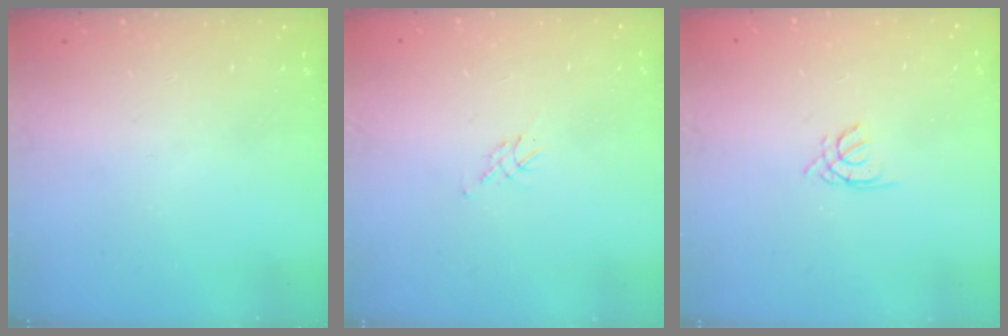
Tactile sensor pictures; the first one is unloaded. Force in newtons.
{"total": 4.8, "press": 4.8, "slide": 0.7}
{"total": 0.5, "press": 0.4, "slide": 0.3}